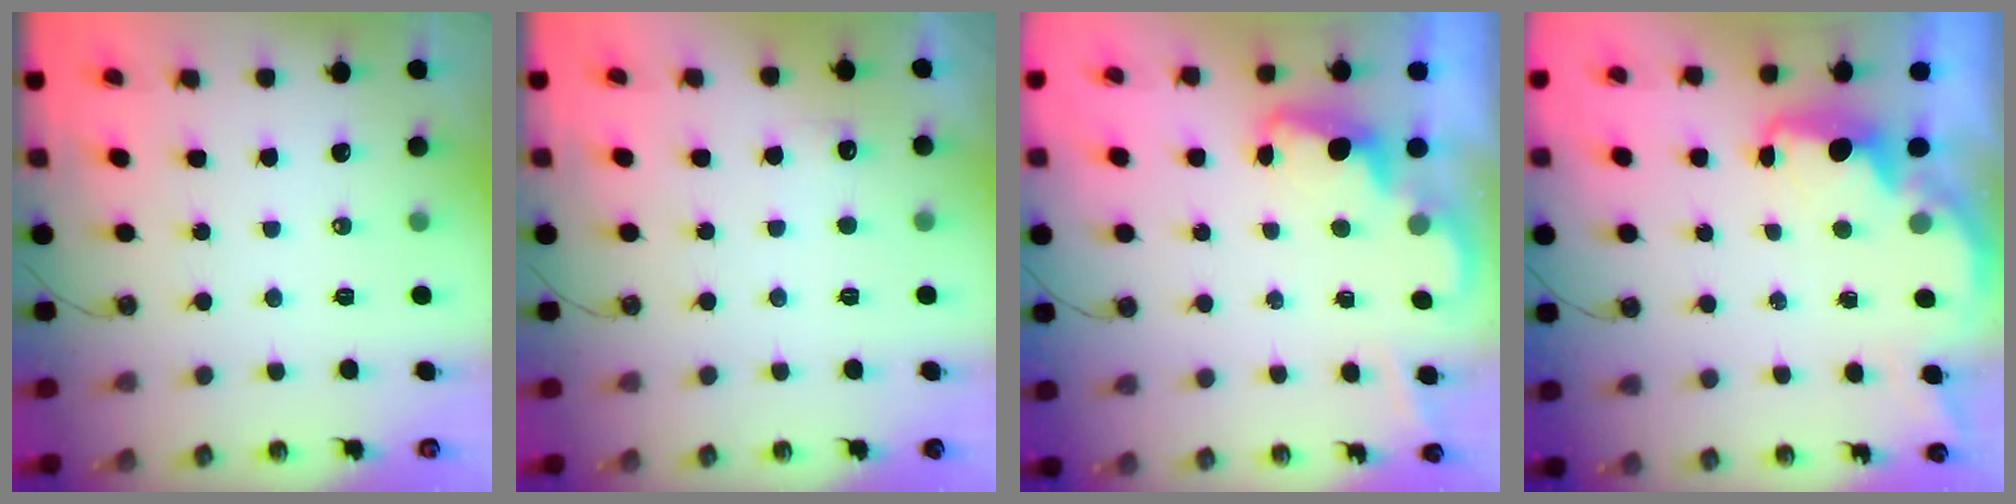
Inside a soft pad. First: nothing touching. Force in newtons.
{"total": 4.9, "press": 4.7, "slide": 1.1}
{"total": 2.3, "press": 2.2, "slide": 0.6}
{"total": 2.4, "press": 2.2, "slide": 0.8}